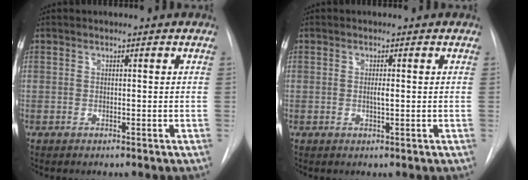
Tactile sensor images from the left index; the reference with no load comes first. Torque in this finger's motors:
{"motor_torque": [0.11, 0.04, 0.02, 0.03]}